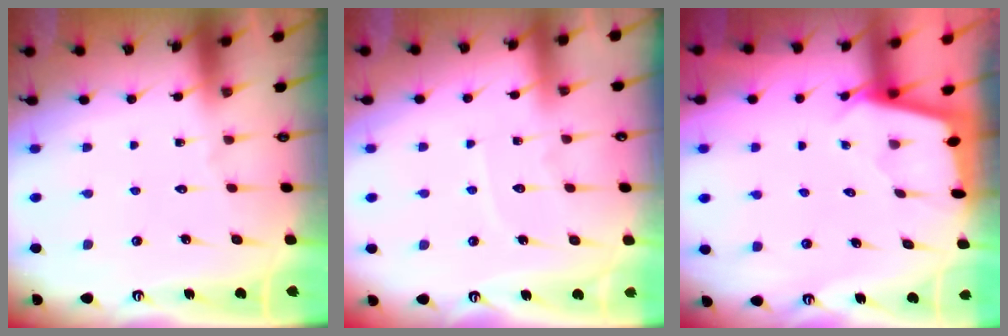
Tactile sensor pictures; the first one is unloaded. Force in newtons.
{"total": 5.3, "press": 5.3, "slide": 0.5}
{"total": 1.8, "press": 1.8, "slide": 0.2}